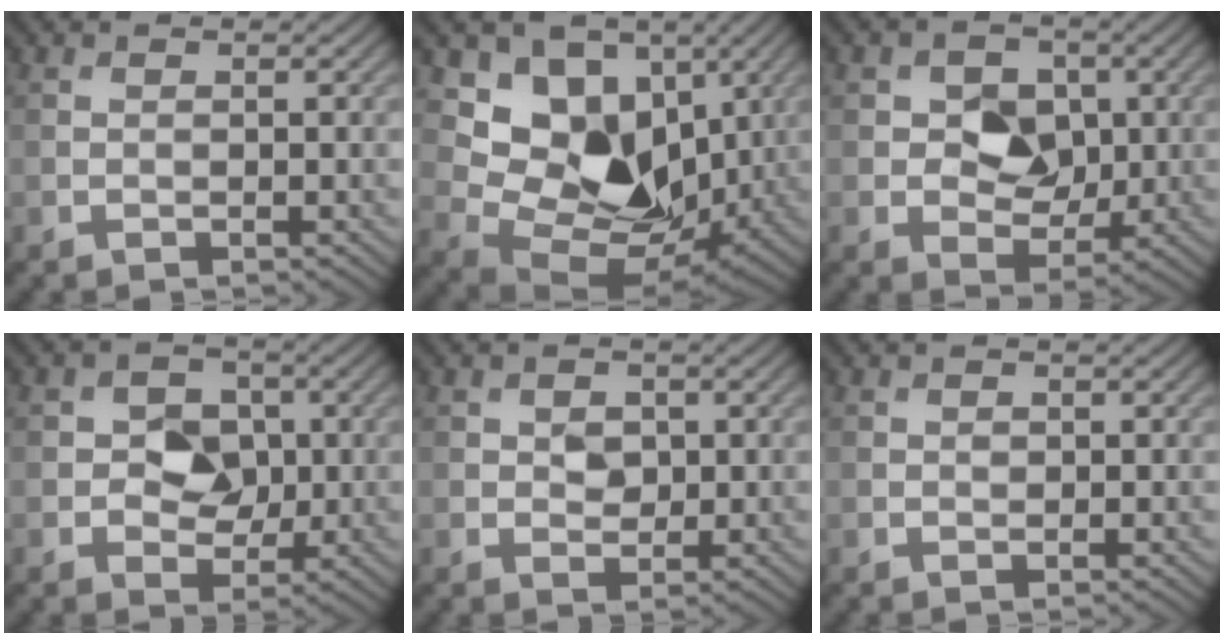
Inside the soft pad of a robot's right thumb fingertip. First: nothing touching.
{"total": 12.1, "force": [2.6, 9.0, 7.6], "torque": [-0.141, -0.012, 0.043]}
{"total": 5.9, "force": [0.5, 4.7, 3.5], "torque": [-0.061, -0.005, 0.000]}
{"total": 4.9, "force": [-0.2, 4.0, 2.9], "torque": [-0.043, -0.002, -0.016]}
{"total": 2.1, "force": [0.4, 1.7, 1.3], "torque": [-0.026, -0.004, 0.003]}
{"total": 0.5, "force": [0.1, 0.4, 0.3], "torque": [-0.001, -0.003, 0.000]}